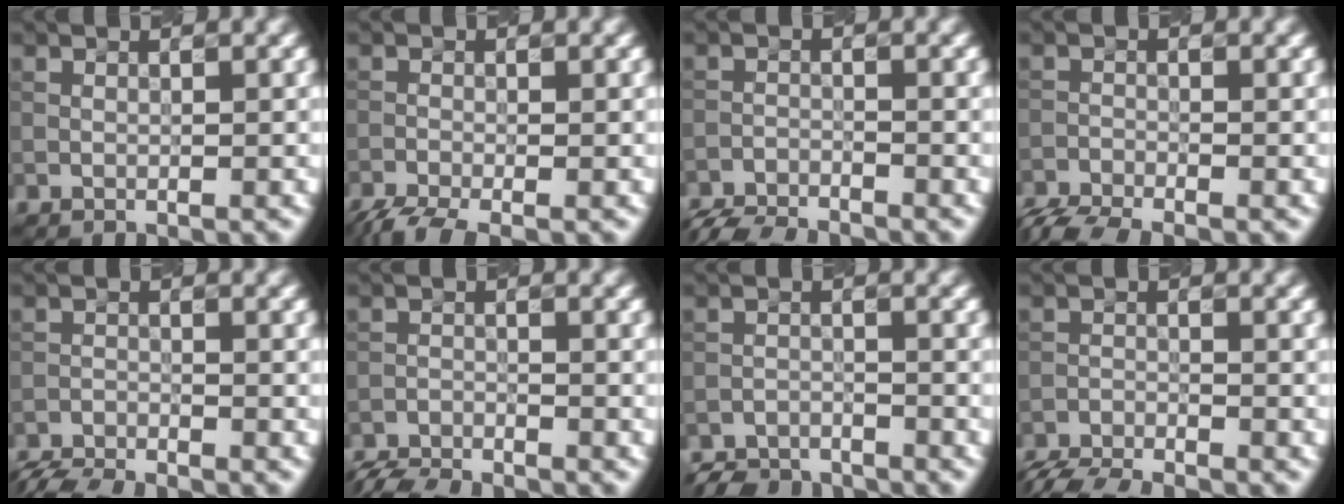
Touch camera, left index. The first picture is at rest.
{"total": 3.4, "force": [-2.7, 0.7, 1.9], "torque": [-0.040, -0.012, -0.062]}
{"total": 5.0, "force": [-4.9, 0.6, 1.0], "torque": [-0.029, -0.020, -0.089]}
{"total": 4.6, "force": [-4.1, 0.7, 1.8], "torque": [-0.042, -0.022, -0.082]}
{"total": 4.4, "force": [-4.3, 0.4, 0.9], "torque": [-0.029, -0.019, -0.079]}
{"total": 4.3, "force": [-4.2, 0.3, 0.8], "torque": [-0.025, -0.017, -0.079]}
{"total": 3.6, "force": [-3.5, 0.9, 0.4], "torque": [-0.001, -0.004, -0.070]}
{"total": 5.7, "force": [-5.5, 0.7, 1.4], "torque": [-0.039, -0.023, -0.096]}